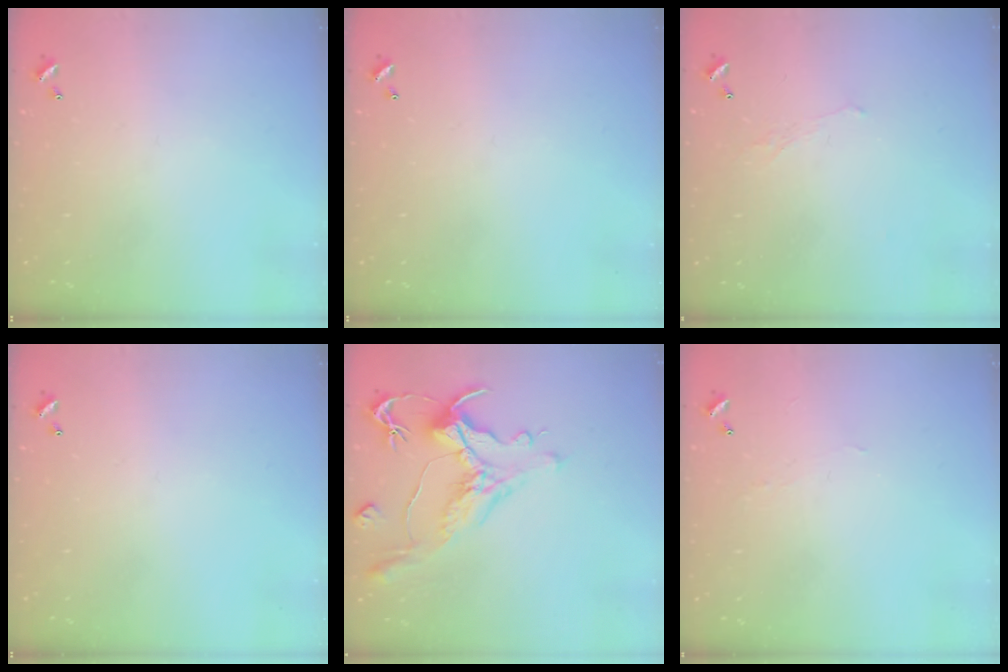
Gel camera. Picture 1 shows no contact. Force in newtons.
{"total": 0.0}
{"total": 0.6, "press": 0.2, "slide": 0.6}
{"total": 0.0}
{"total": 1.5, "press": 0.4, "slide": 1.5}
{"total": 1.2, "press": 1.1, "slide": 0.3}